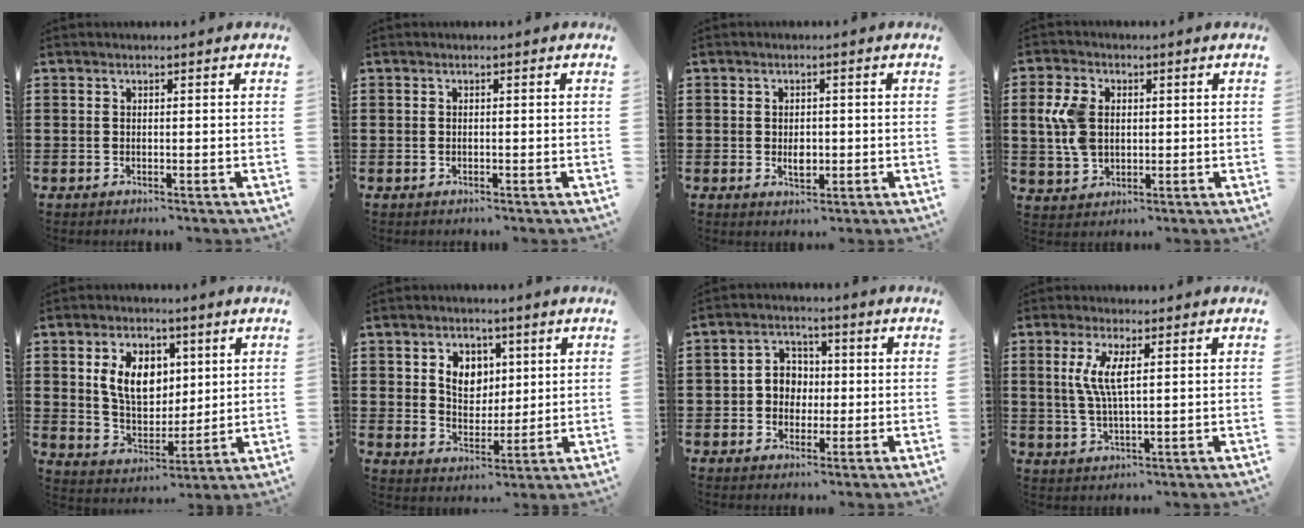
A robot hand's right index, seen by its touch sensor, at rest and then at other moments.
{"total": 0.0}
{"total": 2.6, "force": [-0.3, 1.6, 2.1], "torque": [-0.031, 0.000, -0.007]}
{"total": 6.8, "force": [1.2, 4.8, 4.7], "torque": [-0.131, 0.007, 0.014]}
{"total": 8.9, "force": [2.6, 6.1, 6.0], "torque": [-0.128, 0.011, 0.043]}
{"total": 5.5, "force": [1.7, 4.5, 2.7], "torque": [-0.064, 0.012, 0.027]}
{"total": 4.4, "force": [-0.5, 4.1, 1.5], "torque": [-0.044, 0.014, -0.013]}
{"total": 5.4, "force": [1.5, 1.4, 5.0], "torque": [-0.103, 0.003, 0.024]}